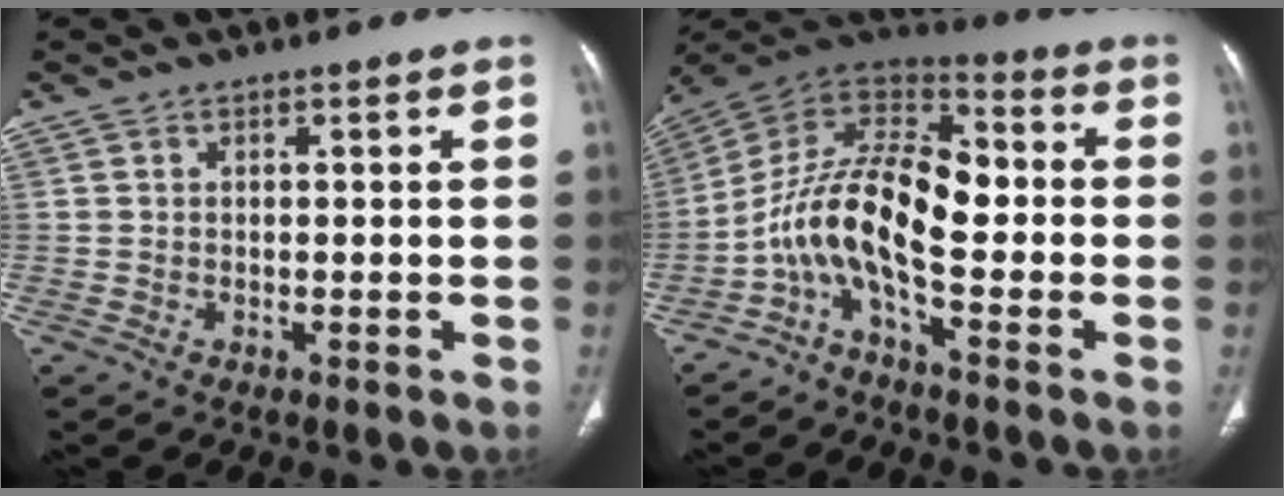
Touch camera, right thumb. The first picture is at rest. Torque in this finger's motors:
{"motor_torque": [2.52, 2.49, 1.43, -1.34, 0.65]}